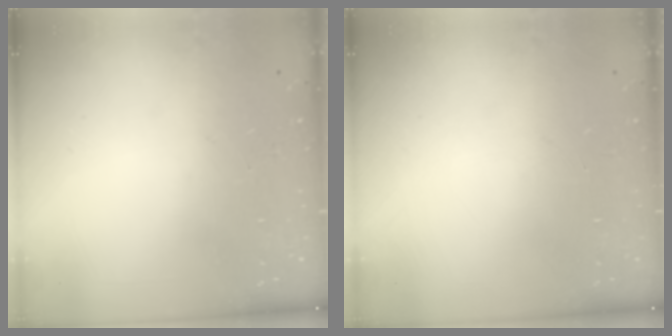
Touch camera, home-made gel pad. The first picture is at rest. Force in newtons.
{"total": 0.0}